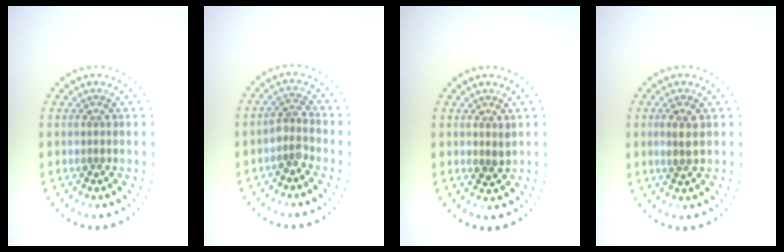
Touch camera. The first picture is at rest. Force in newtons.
{"total": 1.8, "press": 1.3, "slide": 1.3}
{"total": 1.1, "press": 1.0, "slide": 0.4}
{"total": 1.6, "press": 1.5, "slide": 0.5}